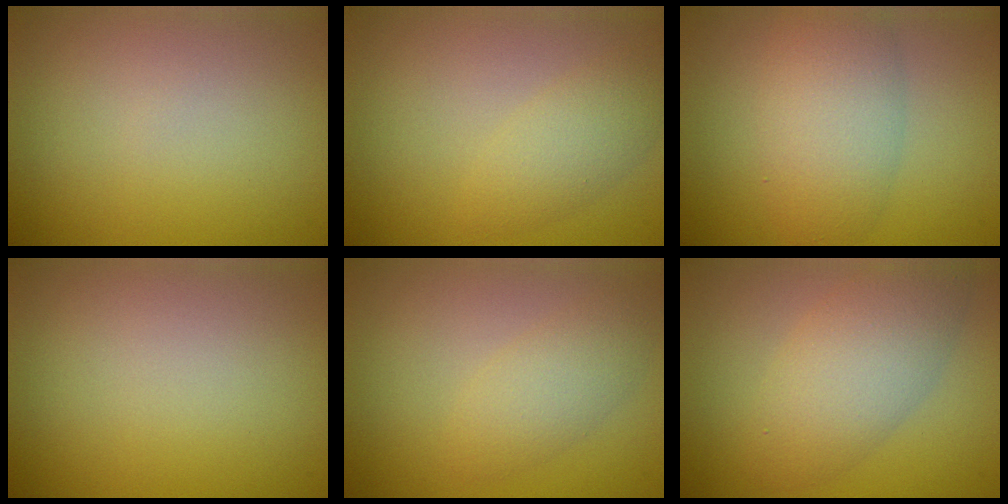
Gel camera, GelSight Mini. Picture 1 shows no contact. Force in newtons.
{"total": 1.7, "press": 1.7, "slide": 0.0}
{"total": 5.0, "press": 5.0, "slide": 0.1}
{"total": 0.0}
{"total": 2.6, "press": 2.6, "slide": 0.2}
{"total": 4.8, "press": 4.8, "slide": 0.0}